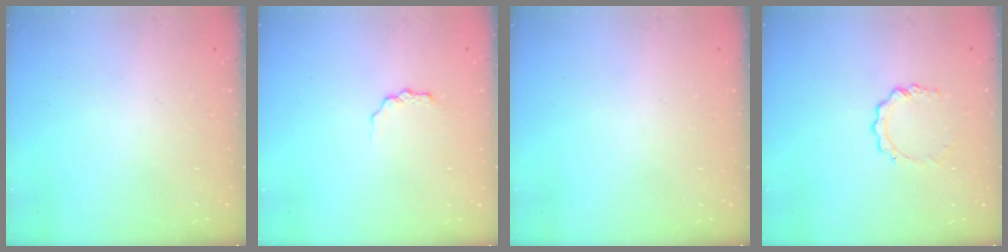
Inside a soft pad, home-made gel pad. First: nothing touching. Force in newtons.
{"total": 2.9, "press": 2.8, "slide": 0.5}
{"total": 0.0}
{"total": 4.9, "press": 4.8, "slide": 0.5}